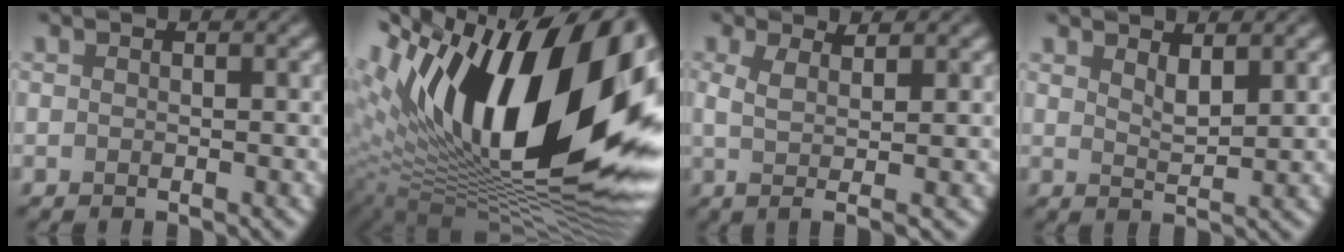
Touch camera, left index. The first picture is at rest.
{"total": 20.9, "force": [4.5, 9.6, 18.0], "torque": [-0.289, 0.023, 0.061]}
{"total": 2.9, "force": [0.8, 0.7, 2.7], "torque": [-0.044, -0.007, 0.008]}
{"total": 2.0, "force": [1.4, 0.5, 1.4], "torque": [-0.026, -0.005, 0.025]}